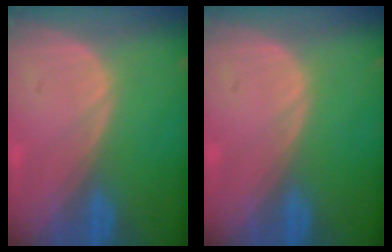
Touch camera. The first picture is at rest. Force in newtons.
{"total": 0.0}